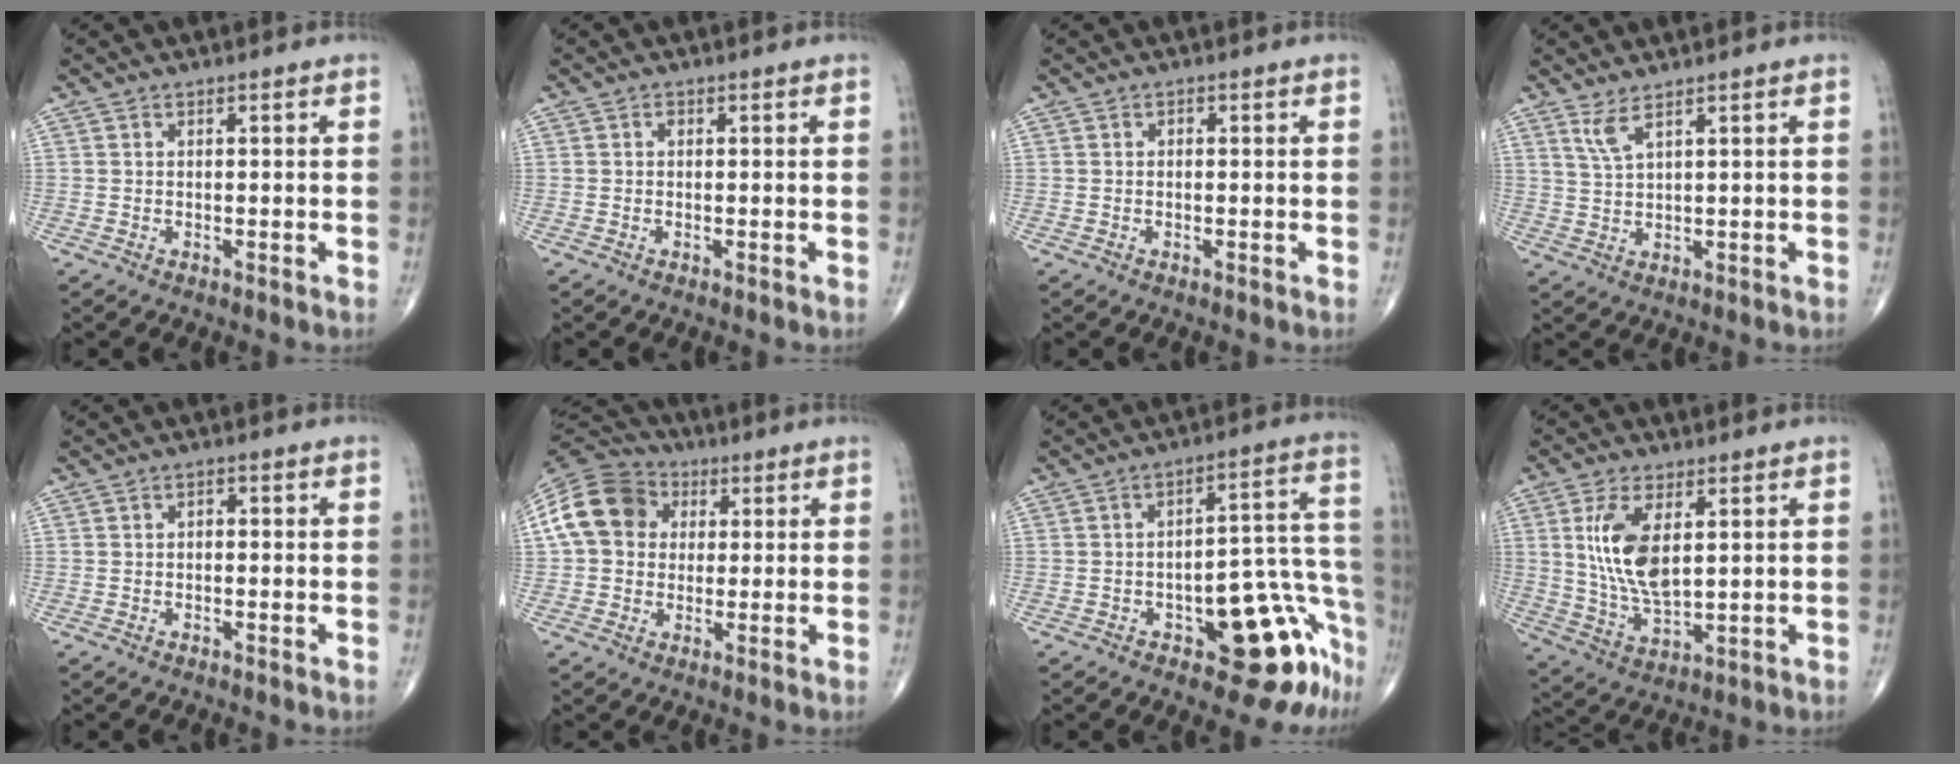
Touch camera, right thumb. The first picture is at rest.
{"total": 0.6, "force": [0.1, 0.5, 0.4], "torque": [-0.005, 0.001, -0.001]}
{"total": 0.6, "force": [0.0, 0.4, 0.4], "torque": [-0.004, 0.002, -0.003]}
{"total": 3.3, "force": [2.2, 0.5, 2.4], "torque": [-0.058, -0.017, 0.053]}
{"total": 1.1, "force": [-0.1, 0.8, 0.8], "torque": [-0.007, 0.005, -0.005]}
{"total": 13.9, "force": [2.6, 11.4, 7.6], "torque": [-0.136, 0.028, 0.038]}
{"total": 16.4, "force": [-8.6, 6.7, 12.2], "torque": [-0.071, 0.092, -0.104]}
{"total": 11.9, "force": [2.9, 5.5, 10.2], "torque": [-0.201, -0.020, 0.065]}